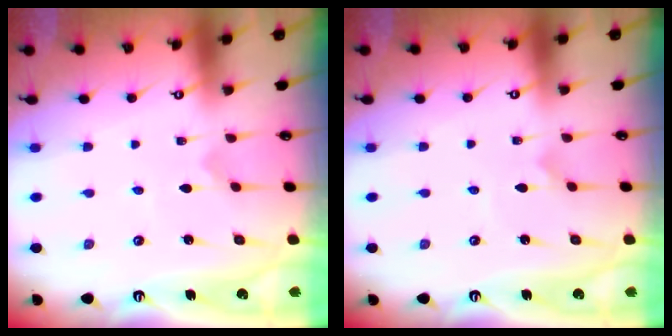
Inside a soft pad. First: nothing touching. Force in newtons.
{"total": 1.3, "press": 1.3, "slide": 0.2}